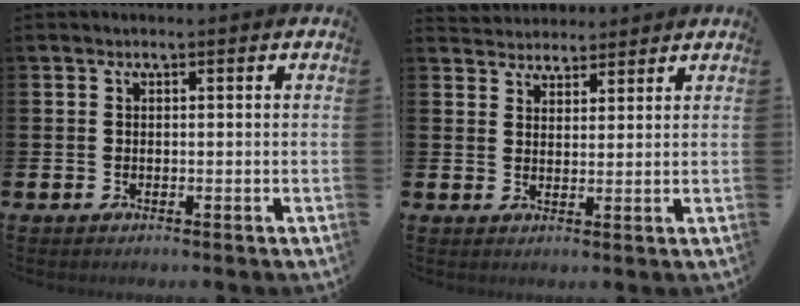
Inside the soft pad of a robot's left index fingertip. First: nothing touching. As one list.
[{"total": 3.4, "force": [3.2, 1.1, -0.5], "torque": [0.000, -0.012, 0.059]}]